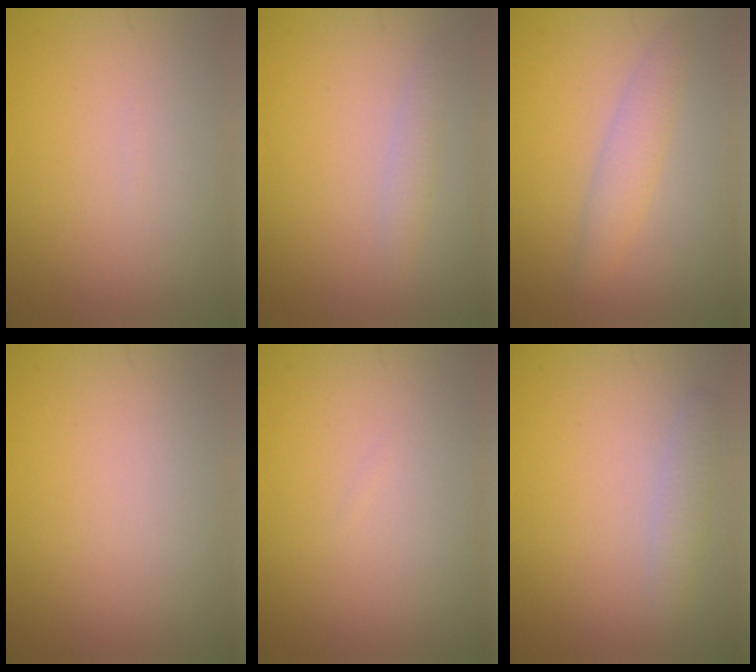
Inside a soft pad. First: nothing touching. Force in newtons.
{"total": 1.3, "press": 1.3, "slide": 0.1}
{"total": 2.4, "press": 2.4, "slide": 0.0}
{"total": 0.0}
{"total": 0.0}
{"total": 1.7, "press": 1.7, "slide": 0.0}